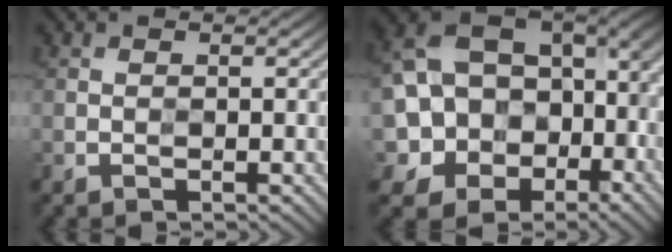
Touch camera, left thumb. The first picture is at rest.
{"total": 16.3, "force": [-3.2, 13.0, 9.4], "torque": [-0.215, -0.039, -0.027]}